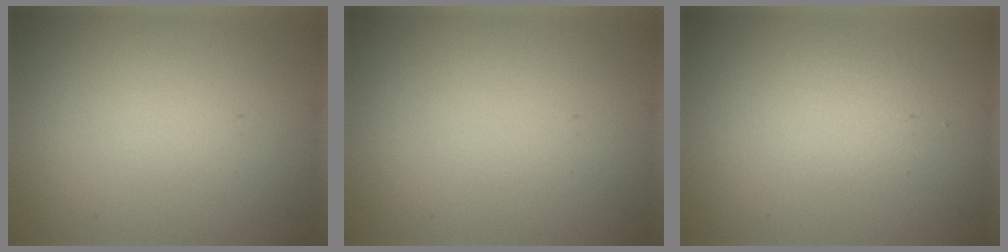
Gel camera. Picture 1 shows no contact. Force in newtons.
{"total": 0.0}
{"total": 1.7, "press": 1.7, "slide": 0.0}